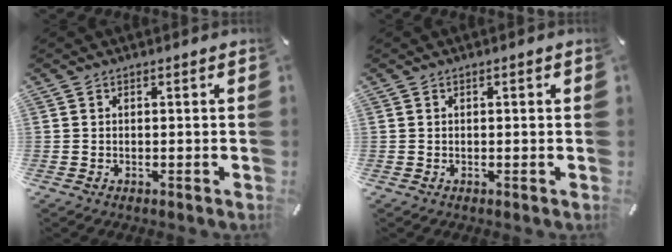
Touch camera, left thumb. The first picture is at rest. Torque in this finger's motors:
{"motor_torque": [-0.03, -0.31, 0.00, 0.04, -0.02]}